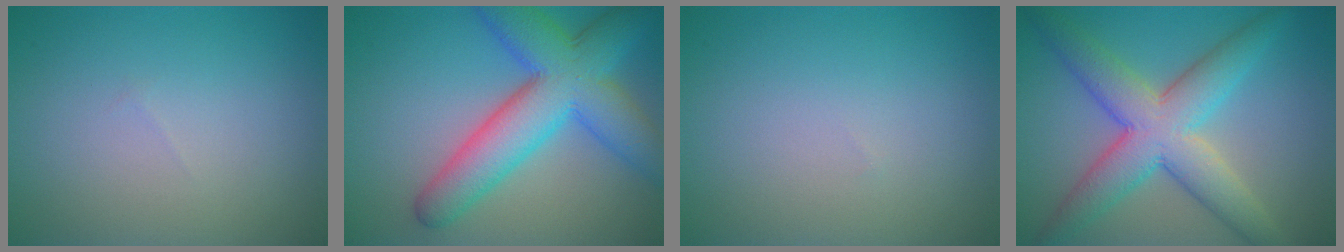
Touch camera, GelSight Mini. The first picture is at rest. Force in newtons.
{"total": 9.3, "press": 9.3, "slide": 0.2}
{"total": 0.0}
{"total": 7.7, "press": 7.7, "slide": 0.1}